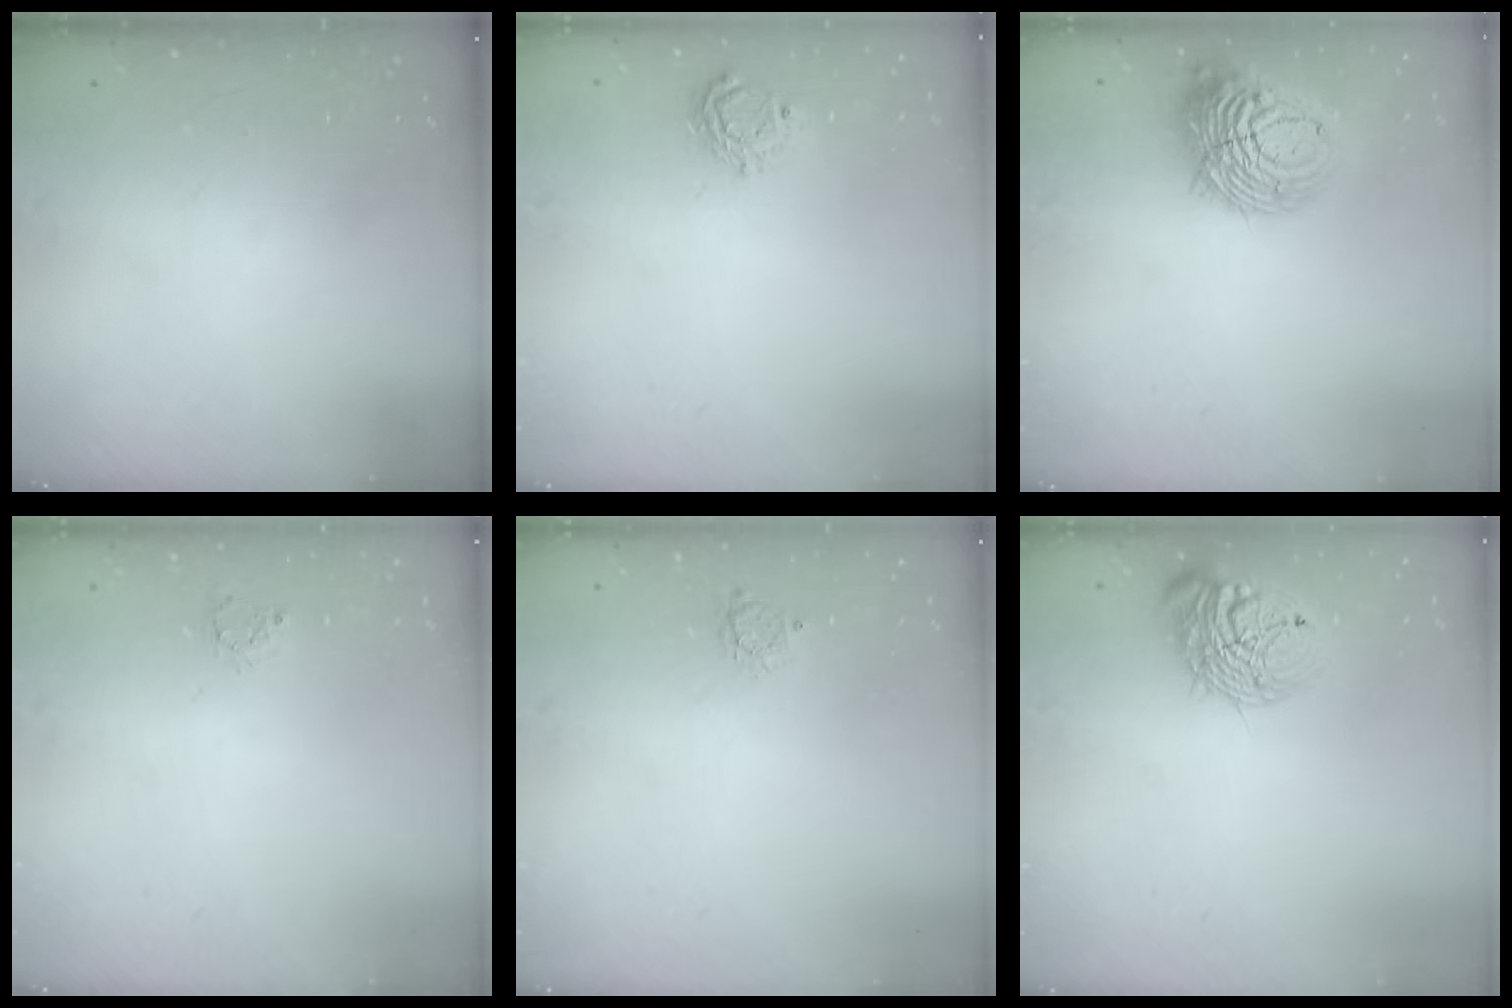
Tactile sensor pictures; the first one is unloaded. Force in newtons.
{"total": 6.3, "press": 6.3, "slide": 0.4}
{"total": 14.9, "press": 14.7, "slide": 1.8}
{"total": 3.0, "press": 3.0, "slide": 0.2}
{"total": 3.0, "press": 3.0, "slide": 0.3}
{"total": 15.3, "press": 15.2, "slide": 1.8}